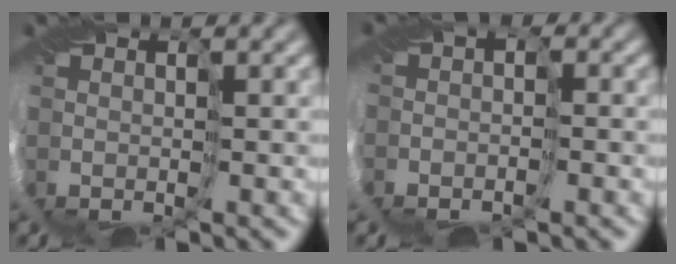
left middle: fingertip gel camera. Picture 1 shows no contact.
{"total": 3.1, "force": [-1.4, 2.2, 1.7], "torque": [-0.020, 0.005, -0.025]}